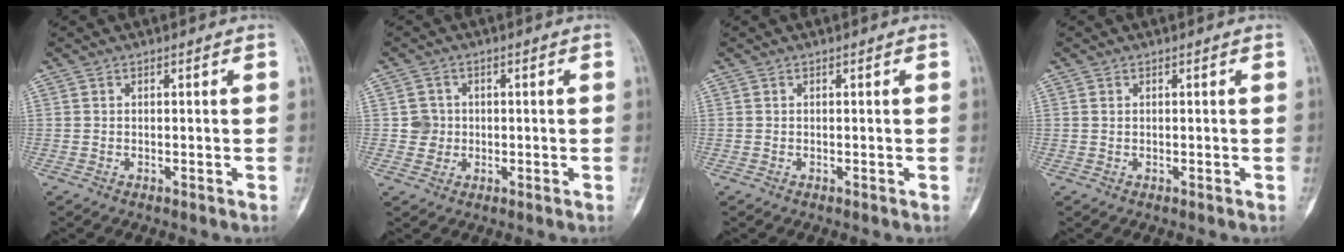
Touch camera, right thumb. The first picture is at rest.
{"total": 2.7, "force": [-0.1, 2.6, 0.3], "torque": [0.017, 0.008, -0.005]}
{"total": 0.0}
{"total": 0.0}